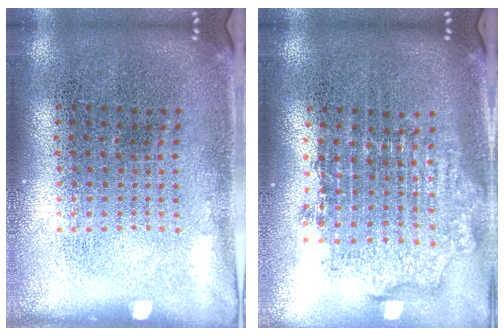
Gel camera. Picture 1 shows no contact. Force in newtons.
{"total": 1.7, "press": 1.4, "slide": 1.0}